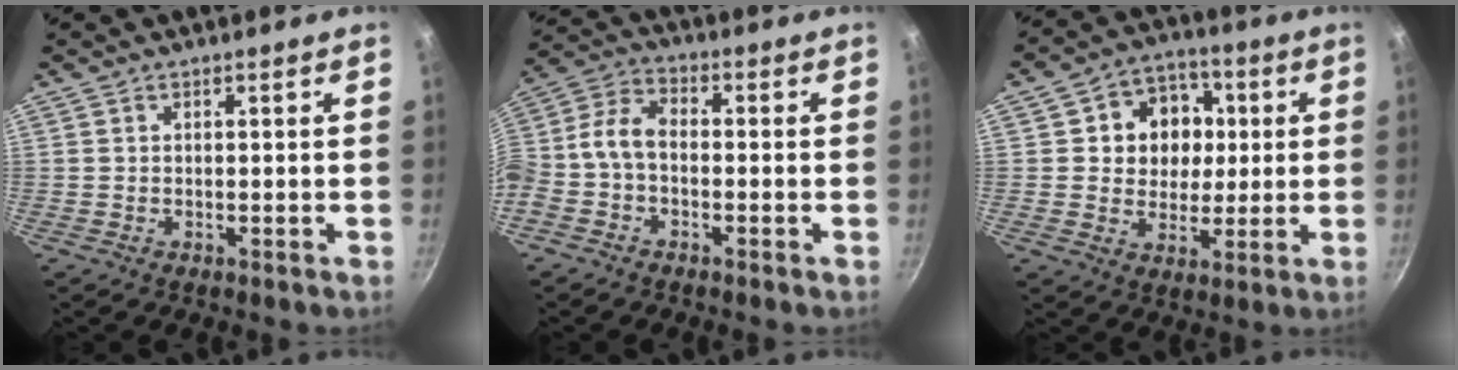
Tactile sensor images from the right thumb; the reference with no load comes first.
{"total": 7.9, "force": [-1.9, 5.2, 5.7], "torque": [-0.126, 0.043, -0.052]}
{"total": 11.9, "force": [2.0, 10.4, 5.5], "torque": [-0.048, 0.004, 0.027]}